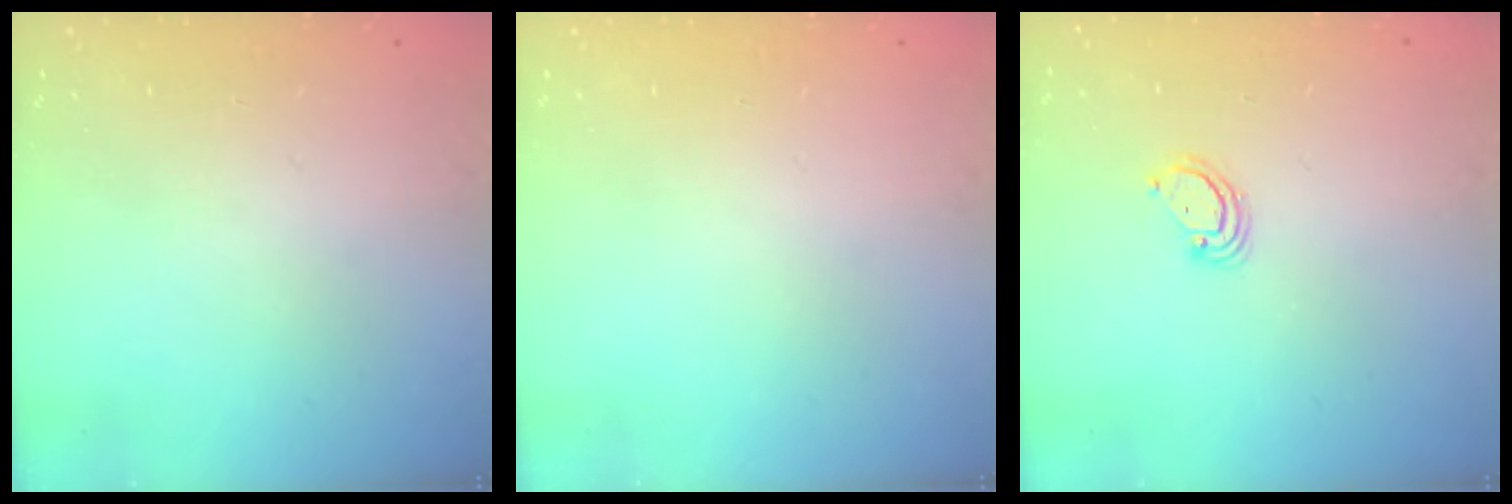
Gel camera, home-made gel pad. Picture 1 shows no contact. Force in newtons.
{"total": 0.0}
{"total": 3.6, "press": 3.6, "slide": 0.3}